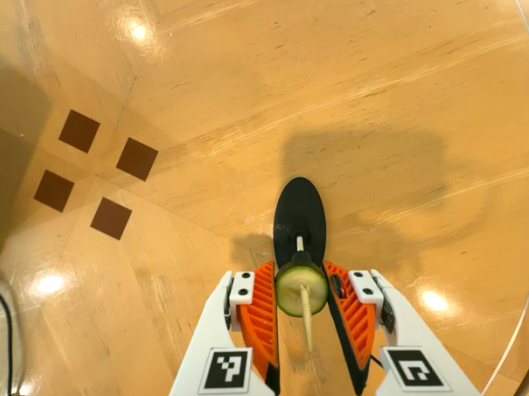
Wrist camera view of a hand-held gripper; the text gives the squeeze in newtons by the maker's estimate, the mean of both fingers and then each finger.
{"total": 9.2, "left": 9.1, "right": 9.3}